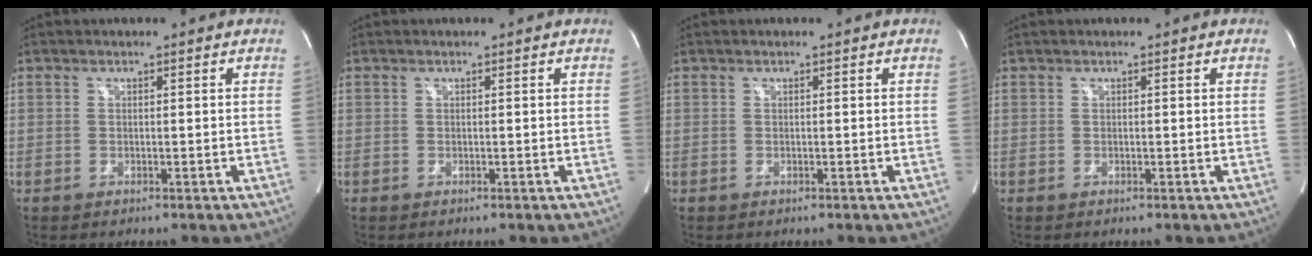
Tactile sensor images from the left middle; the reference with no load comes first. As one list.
[{"total": 0.0}, {"total": 0.0}, {"total": 0.0}]